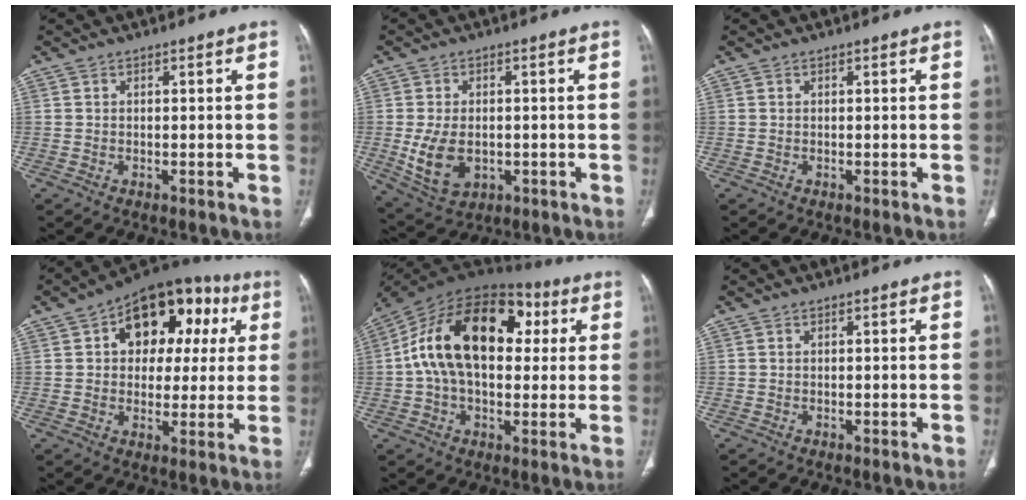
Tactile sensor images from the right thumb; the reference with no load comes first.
{"total": 9.1, "force": [-1.2, 6.1, 6.7], "torque": [-0.121, -0.003, -0.004]}
{"total": 0.0}
{"total": 18.8, "force": [5.5, 12.1, 13.4], "torque": [-0.123, 0.023, 0.073]}
{"total": 23.6, "force": [4.4, 14.4, 18.1], "torque": [-0.305, 0.039, 0.062]}
{"total": 0.0}